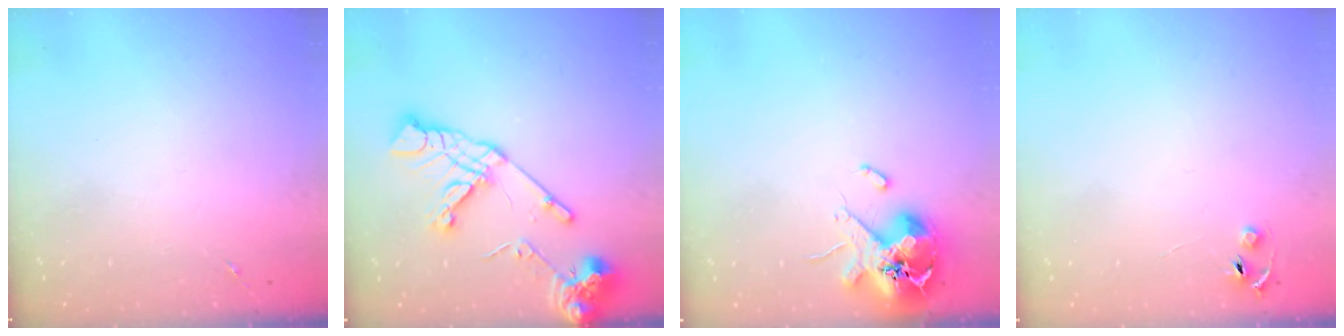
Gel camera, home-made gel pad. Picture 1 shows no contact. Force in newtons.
{"total": 16.3, "press": 16.2, "slide": 2.1}
{"total": 13.9, "press": 13.8, "slide": 2.0}
{"total": 4.0, "press": 3.9, "slide": 0.4}